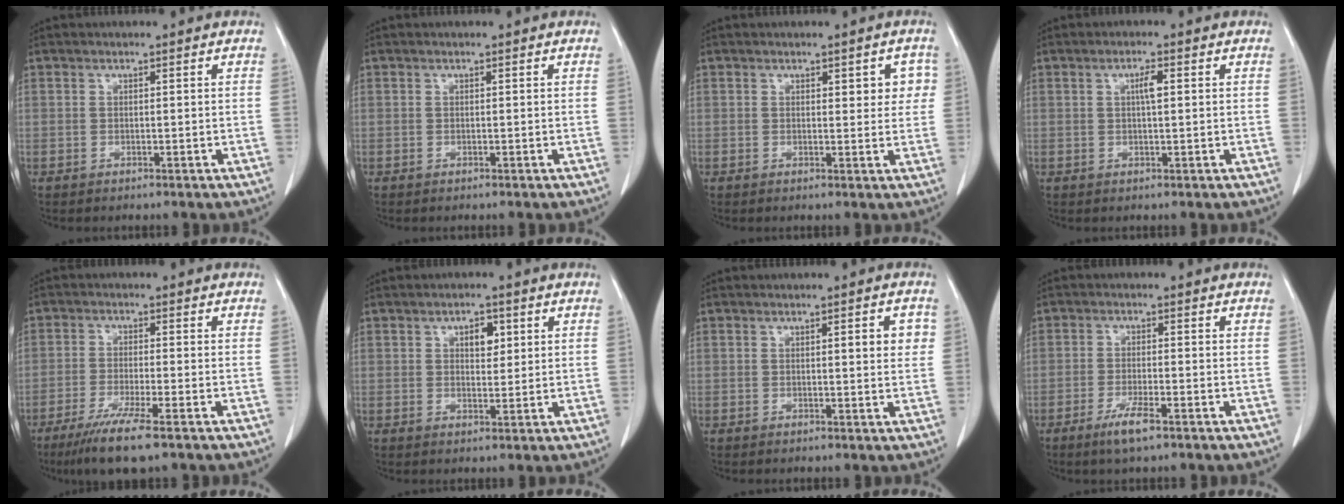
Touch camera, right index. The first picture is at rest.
{"total": 0.0}
{"total": 3.5, "force": [1.2, 1.7, 2.9], "torque": [-0.023, 0.007, 0.013]}
{"total": 2.2, "force": [0.5, 0.3, 2.1], "torque": [-0.038, 0.003, 0.009]}
{"total": 8.0, "force": [-5.3, 0.0, 6.0], "torque": [-0.107, -0.022, -0.089]}
{"total": 3.3, "force": [1.3, 1.8, 2.4], "torque": [-0.036, 0.002, 0.020]}
{"total": 3.0, "force": [0.8, 0.7, 2.9], "torque": [-0.035, 0.002, 0.009]}
{"total": 4.2, "force": [-2.7, 0.3, 3.3], "torque": [-0.067, -0.008, -0.048]}